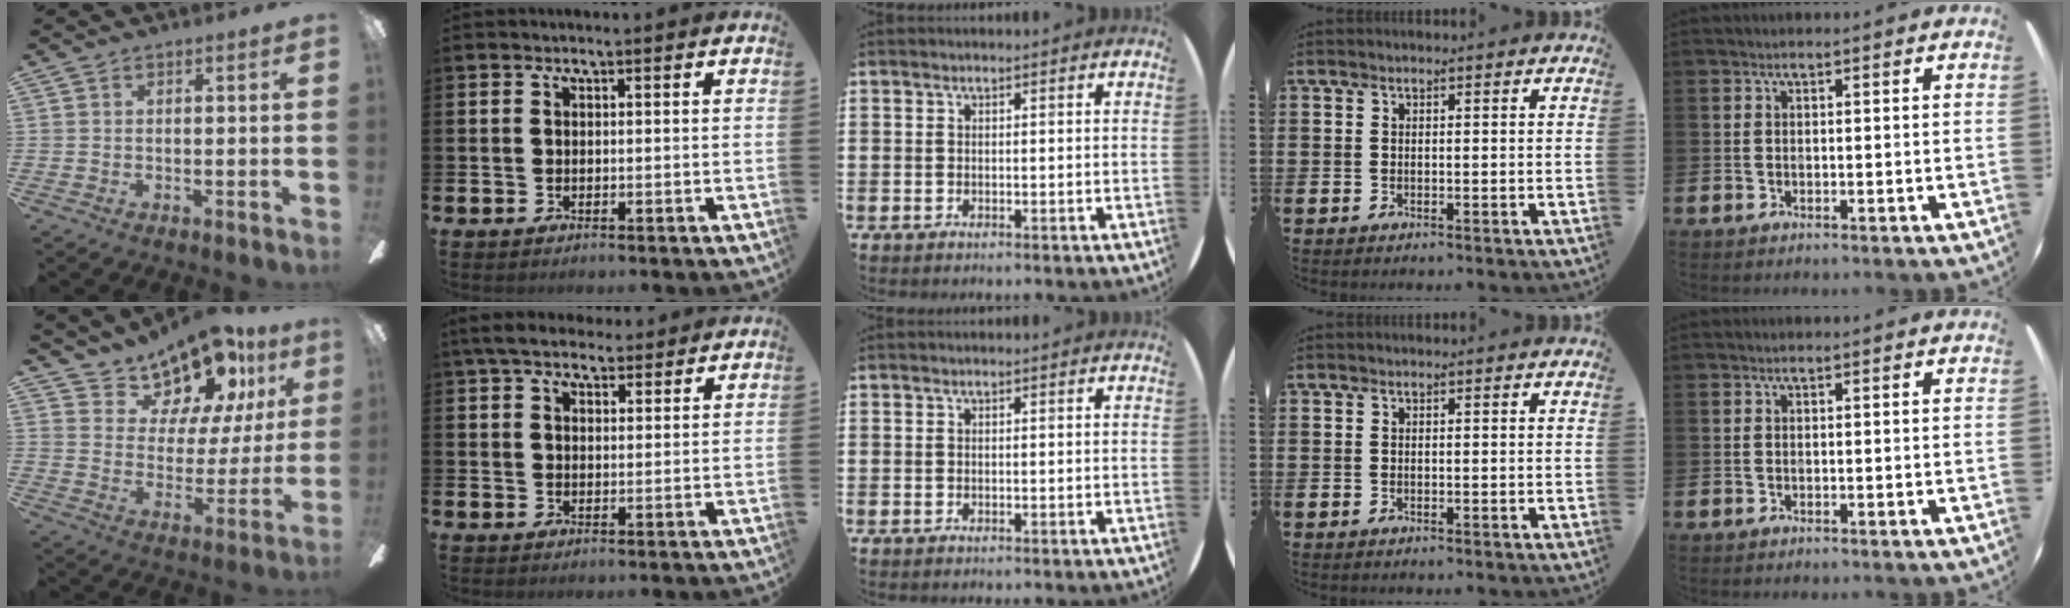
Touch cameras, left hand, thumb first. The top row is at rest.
{"thumb": {"total": 15.2, "force": [12.5, 6.7, 5.3], "torque": [-0.098, -0.092, 0.225]}, "index": {"total": 5.5, "force": [4.9, 2.0, 1.7], "torque": [-0.047, -0.009, 0.090]}}